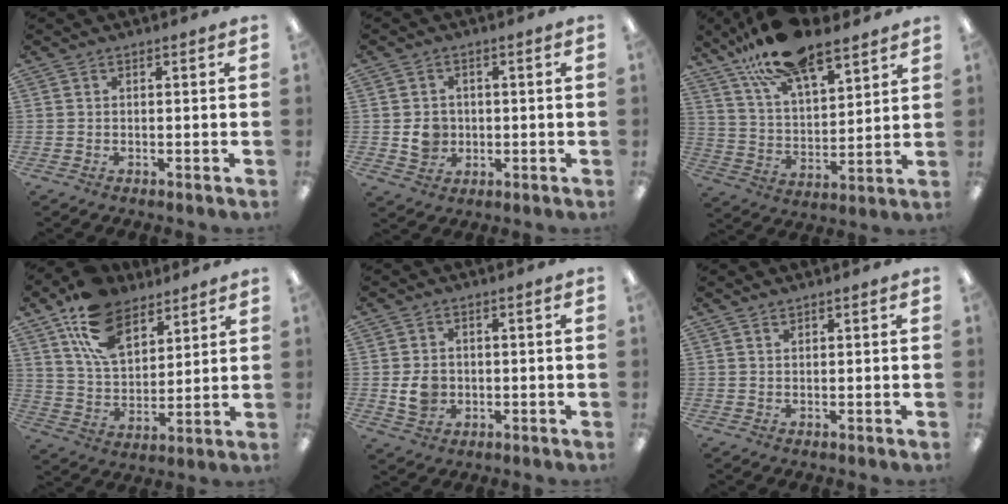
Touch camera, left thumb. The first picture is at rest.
{"total": 5.0, "force": [-0.2, 4.6, 2.0], "torque": [-0.016, 0.002, -0.003]}
{"total": 17.5, "force": [13.4, 6.5, 9.2], "torque": [-0.173, -0.068, 0.236]}
{"total": 15.3, "force": [9.8, 9.1, 7.5], "torque": [-0.146, -0.037, 0.187]}
{"total": 5.3, "force": [-0.5, 4.5, 2.8], "torque": [-0.032, -0.001, -0.010]}
{"total": 1.0, "force": [0.8, 0.3, 0.3], "torque": [-0.008, 0.000, 0.016]}